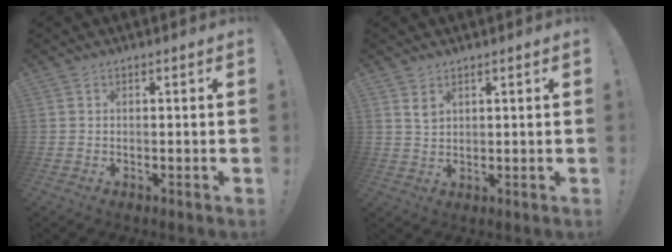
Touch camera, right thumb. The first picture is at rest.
{"total": 3.0, "force": [1.9, 1.7, 1.6], "torque": [-0.011, -0.014, 0.032]}